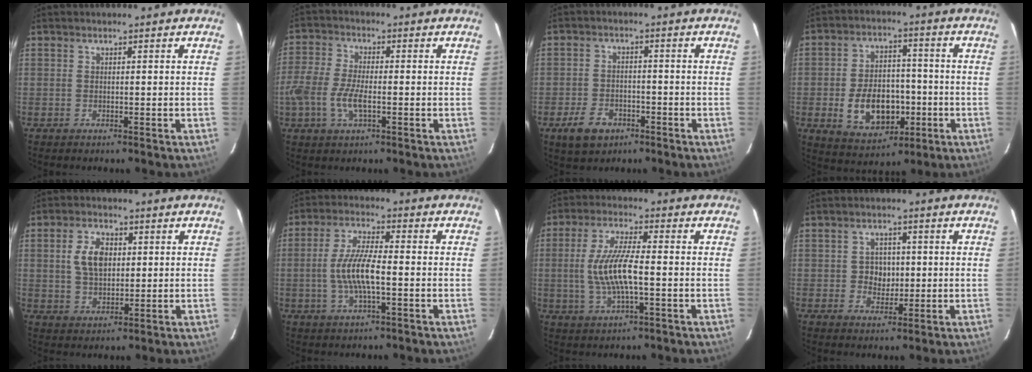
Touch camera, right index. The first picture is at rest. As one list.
[{"total": 8.3, "force": [-2.7, 3.5, 7.0], "torque": [-0.158, -0.004, -0.056]}, {"total": 6.9, "force": [-4.0, 4.6, 3.4], "torque": [-0.087, 0.004, -0.062]}, {"total": 12.6, "force": [-3.4, 8.5, 8.7], "torque": [-0.176, 0.011, -0.036]}, {"total": 7.1, "force": [1.5, 4.5, 5.4], "torque": [-0.103, 0.012, 0.032]}, {"total": 8.6, "force": [-1.5, 2.1, 8.2], "torque": [-0.163, 0.003, -0.030]}, {"total": 9.9, "force": [-1.0, 2.5, 9.5], "torque": [-0.188, -0.002, -0.019]}, {"total": 4.2, "force": [-0.1, 3.8, 1.7], "torque": [-0.030, 0.010, 0.003]}]